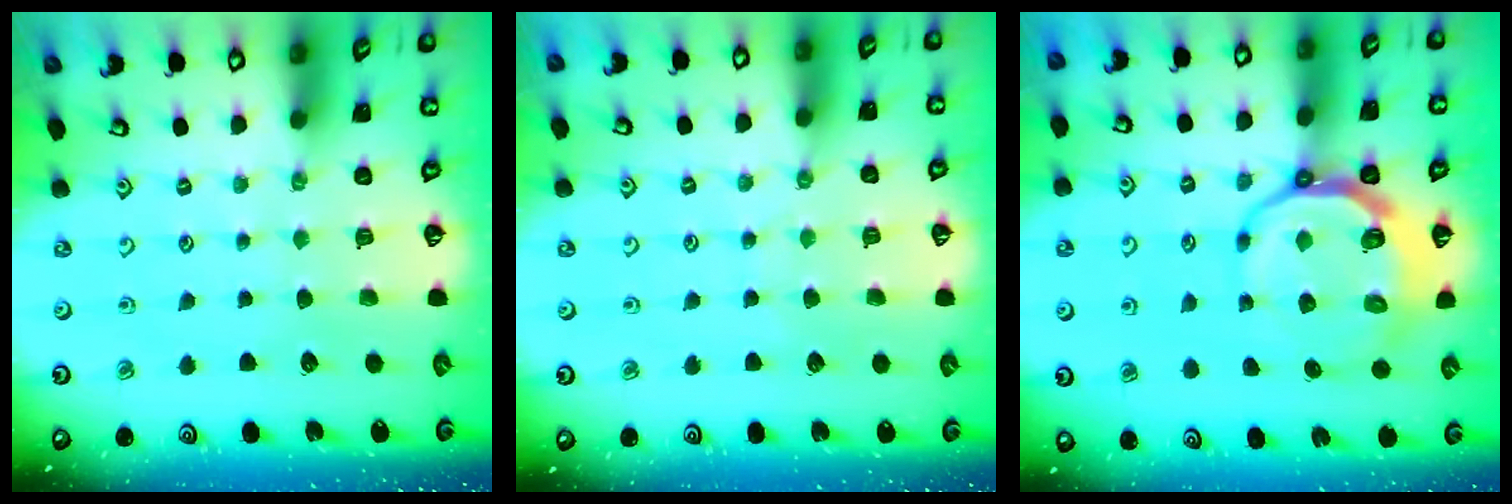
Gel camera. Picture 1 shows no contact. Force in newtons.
{"total": 2.8, "press": 2.7, "slide": 0.5}
{"total": 9.8, "press": 9.2, "slide": 3.5}